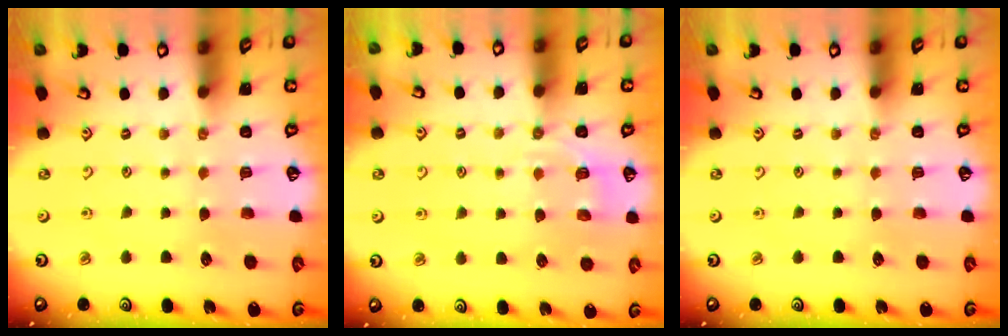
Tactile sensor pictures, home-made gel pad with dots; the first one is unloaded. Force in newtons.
{"total": 4.6, "press": 4.3, "slide": 1.6}
{"total": 0.0}